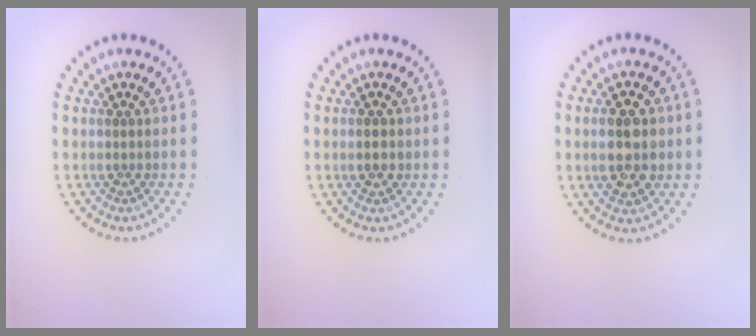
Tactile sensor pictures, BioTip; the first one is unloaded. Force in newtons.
{"total": 1.8, "press": 1.8, "slide": 0.1}
{"total": 4.3, "press": 4.3, "slide": 0.5}